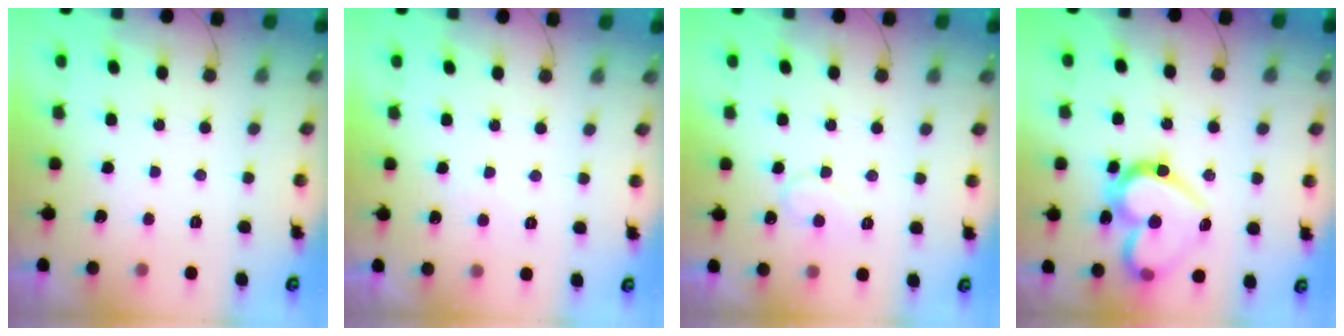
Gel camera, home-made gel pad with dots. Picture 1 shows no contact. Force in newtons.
{"total": 4.0, "press": 4.0, "slide": 0.3}
{"total": 6.7, "press": 6.7, "slide": 0.7}
{"total": 18.6, "press": 18.5, "slide": 1.8}